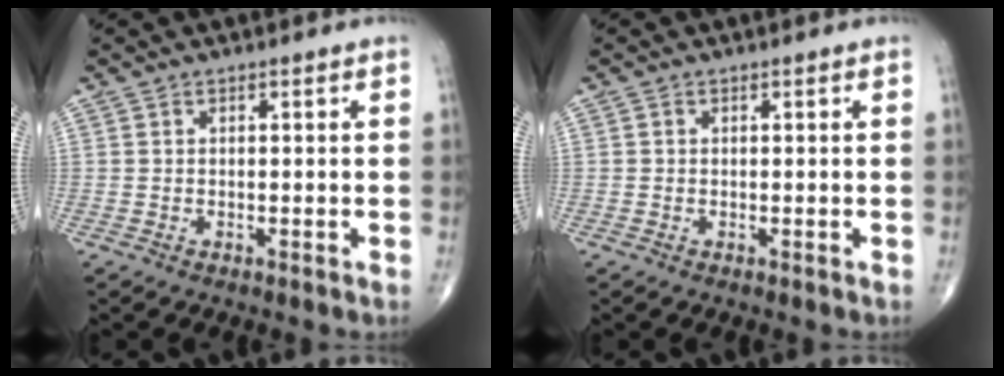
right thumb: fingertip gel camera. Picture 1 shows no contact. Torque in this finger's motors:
{"motor_torque": [-0.13, 0.25, -0.13, -0.06, 0.02]}